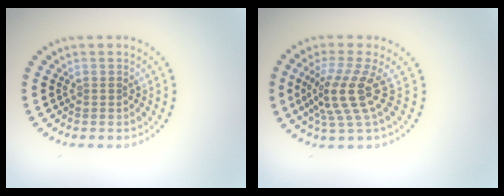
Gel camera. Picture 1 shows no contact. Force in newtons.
{"total": 4.2, "press": 3.1, "slide": 2.9}